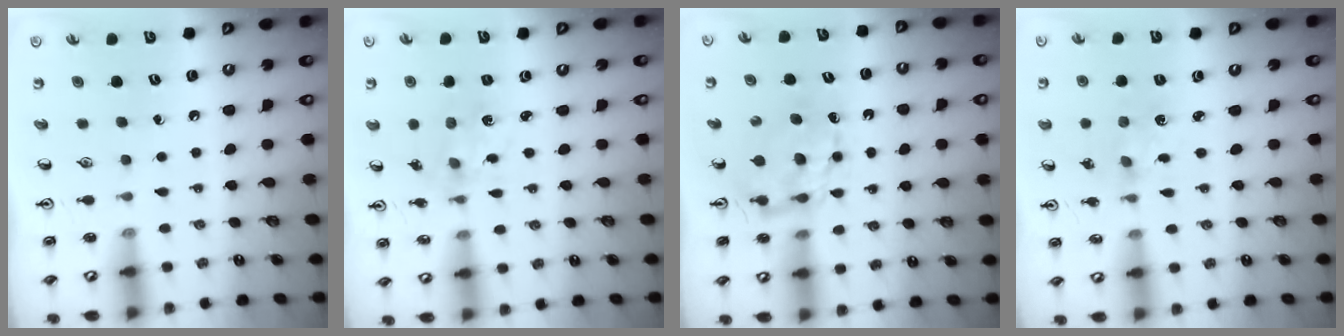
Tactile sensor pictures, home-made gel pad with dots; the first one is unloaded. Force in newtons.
{"total": 1.7, "press": 1.7, "slide": 0.0}
{"total": 6.7, "press": 6.7, "slide": 0.2}
{"total": 2.0, "press": 2.0, "slide": 0.3}